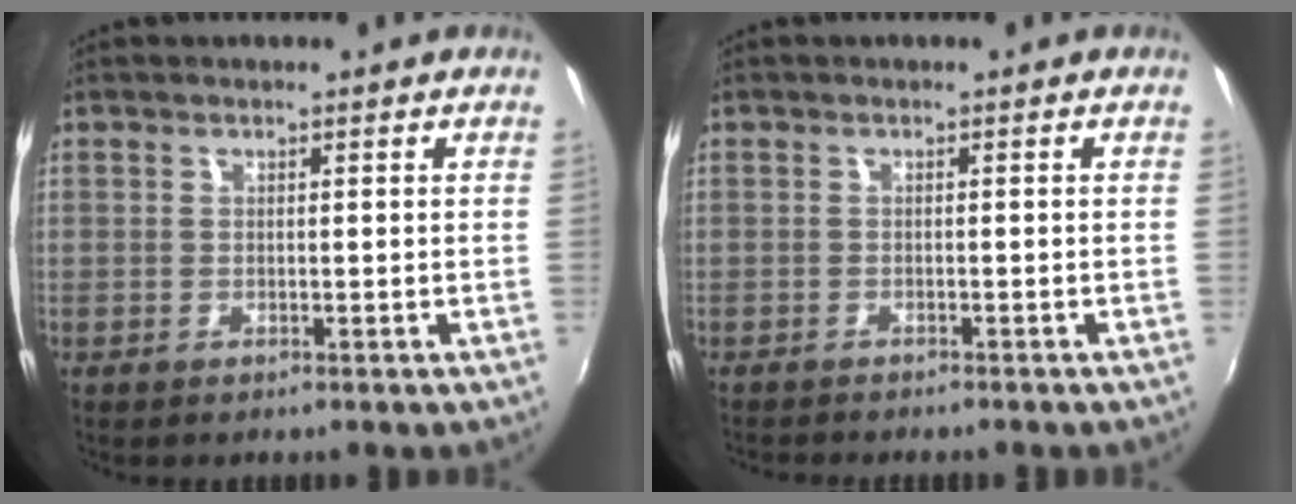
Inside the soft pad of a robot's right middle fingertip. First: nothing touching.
{"total": 2.9, "force": [-2.8, 0.4, 0.8], "torque": [-0.028, -0.014, -0.046]}